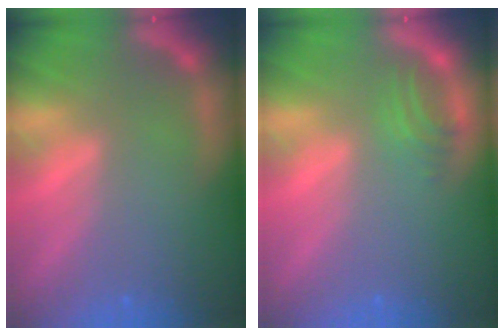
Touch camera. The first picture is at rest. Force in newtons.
{"total": 2.0}